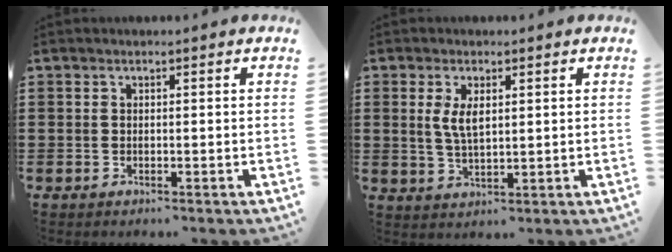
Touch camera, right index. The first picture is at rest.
{"total": 4.0, "force": [1.0, 1.7, 3.4], "torque": [-0.071, 0.006, 0.017]}